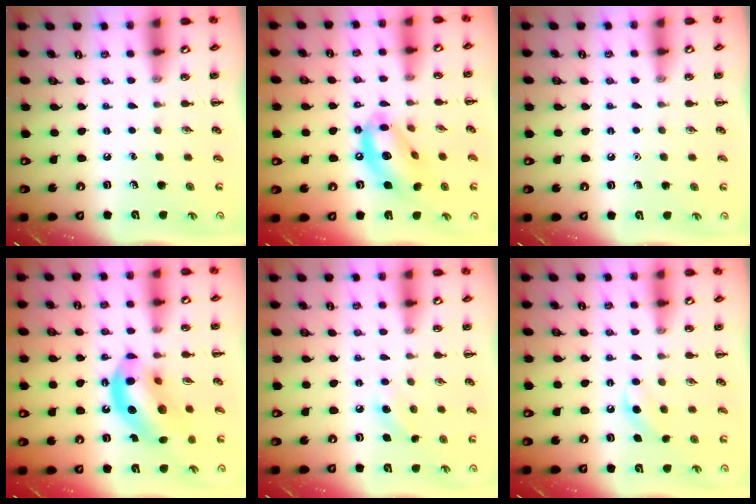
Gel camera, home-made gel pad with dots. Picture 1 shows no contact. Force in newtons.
{"total": 14.1, "press": 13.8, "slide": 3.2}
{"total": 1.6, "press": 1.6, "slide": 0.1}
{"total": 14.7, "press": 14.1, "slide": 4.0}
{"total": 7.4, "press": 7.1, "slide": 2.0}
{"total": 5.6, "press": 5.4, "slide": 1.5}